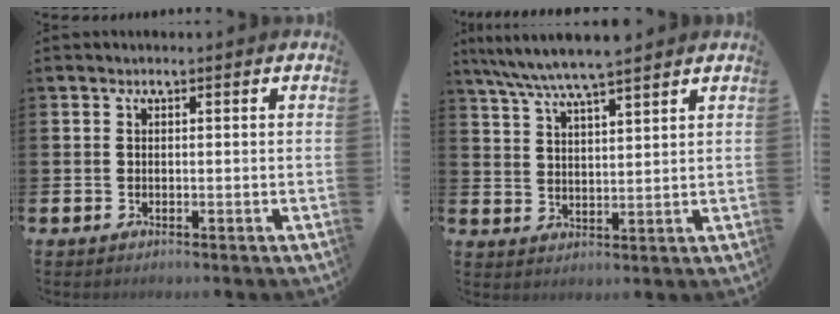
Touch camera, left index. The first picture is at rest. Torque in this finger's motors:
{"motor_torque": [0.42, -0.61, 0.70, 0.21]}